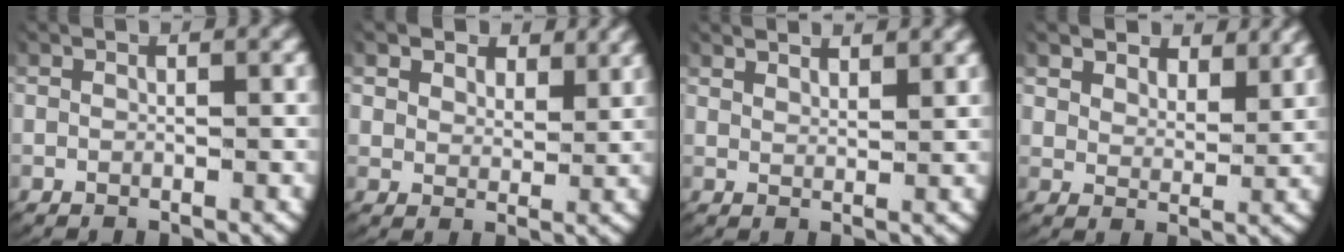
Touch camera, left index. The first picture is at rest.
{"total": 2.6, "force": [2.2, 1.0, 0.8], "torque": [-0.019, -0.009, 0.044]}
{"total": 2.7, "force": [2.7, 0.1, 0.5], "torque": [-0.013, -0.005, 0.050]}
{"total": 3.2, "force": [3.0, 0.9, 0.9], "torque": [-0.021, -0.010, 0.058]}